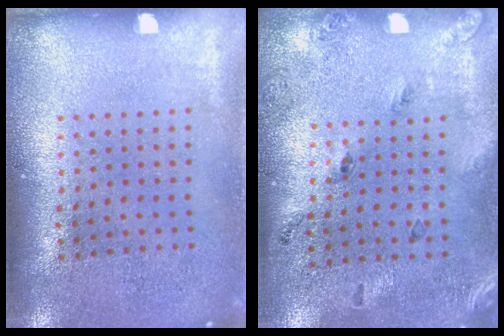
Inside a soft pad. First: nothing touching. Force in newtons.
{"total": 1.8, "press": 1.1, "slide": 1.5}